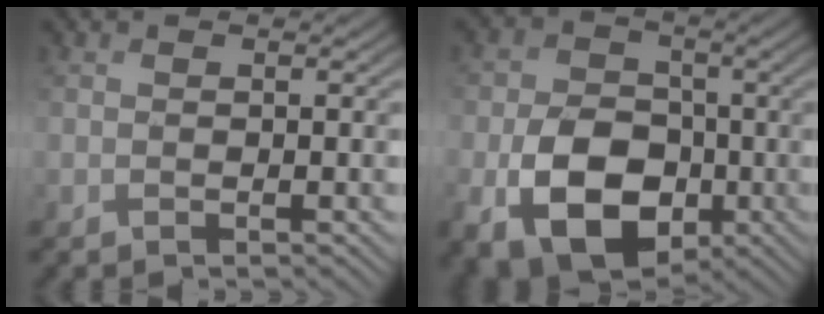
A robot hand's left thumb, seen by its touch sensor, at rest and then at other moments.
{"total": 11.5, "force": [-3.9, 8.1, 7.1], "torque": [-0.146, -0.022, -0.080]}